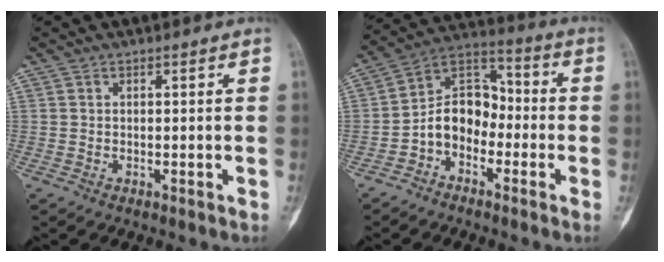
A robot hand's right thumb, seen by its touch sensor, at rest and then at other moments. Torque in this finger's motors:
{"motor_torque": [1.20, 1.15, 0.54, -0.61, 0.05]}